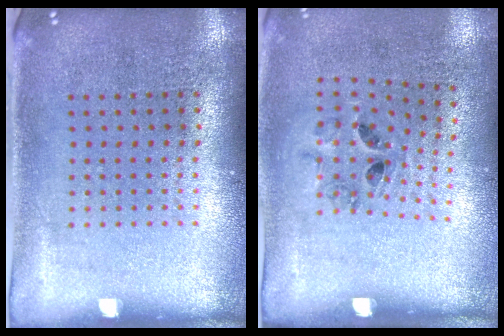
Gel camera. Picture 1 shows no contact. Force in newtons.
{"total": 1.3, "press": 0.8, "slide": 1.1}